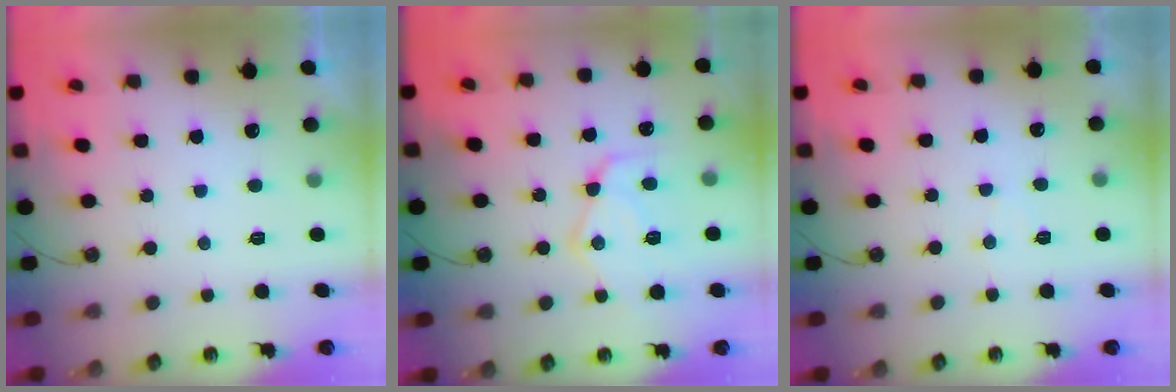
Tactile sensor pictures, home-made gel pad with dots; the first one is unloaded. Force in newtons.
{"total": 14.7, "press": 14.6, "slide": 1.3}
{"total": 3.9, "press": 3.9, "slide": 0.6}